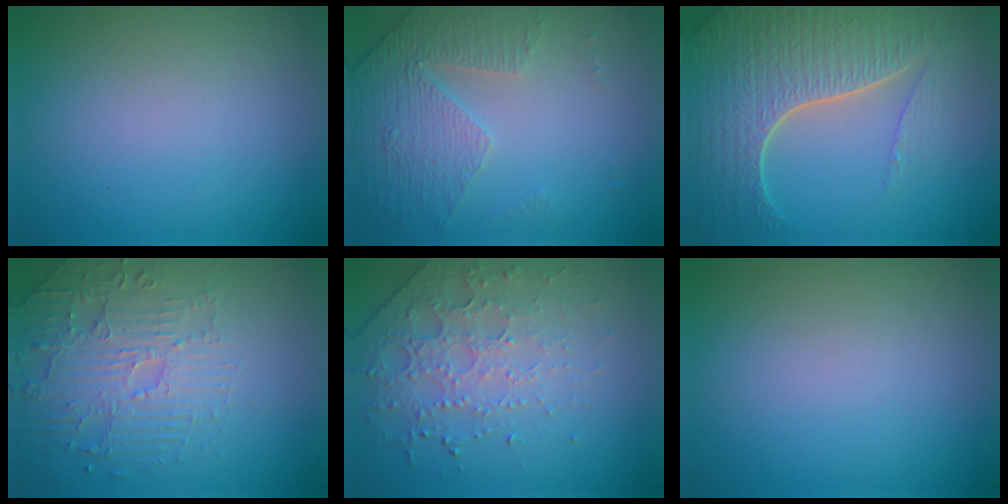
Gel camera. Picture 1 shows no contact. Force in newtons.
{"total": 4.8, "press": 3.2, "slide": 3.5}
{"total": 7.5, "press": 5.6, "slide": 5.0}
{"total": 4.7, "press": 4.0, "slide": 2.5}
{"total": 4.7, "press": 3.2, "slide": 3.5}
{"total": 0.0}